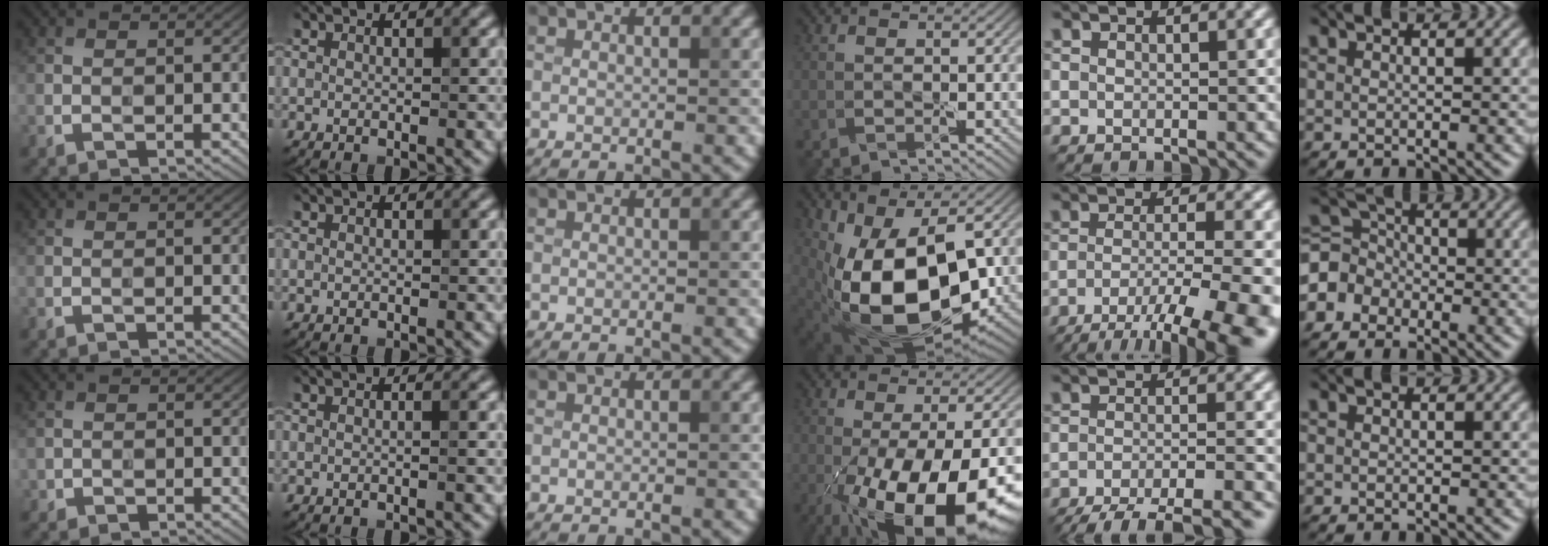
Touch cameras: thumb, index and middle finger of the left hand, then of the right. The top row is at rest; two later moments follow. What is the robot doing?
{"motion": "peel", "object": "sticker"}